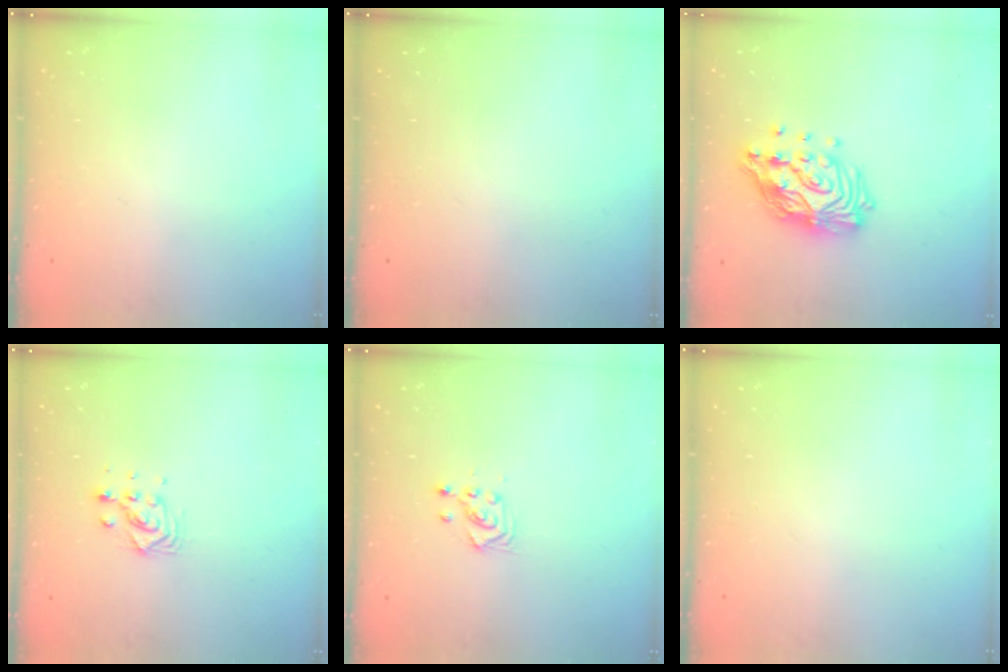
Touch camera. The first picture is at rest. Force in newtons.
{"total": 0.0}
{"total": 15.2, "press": 15.1, "slide": 2.0}
{"total": 5.1, "press": 5.1, "slide": 0.1}
{"total": 3.0, "press": 2.9, "slide": 0.8}
{"total": 0.0}